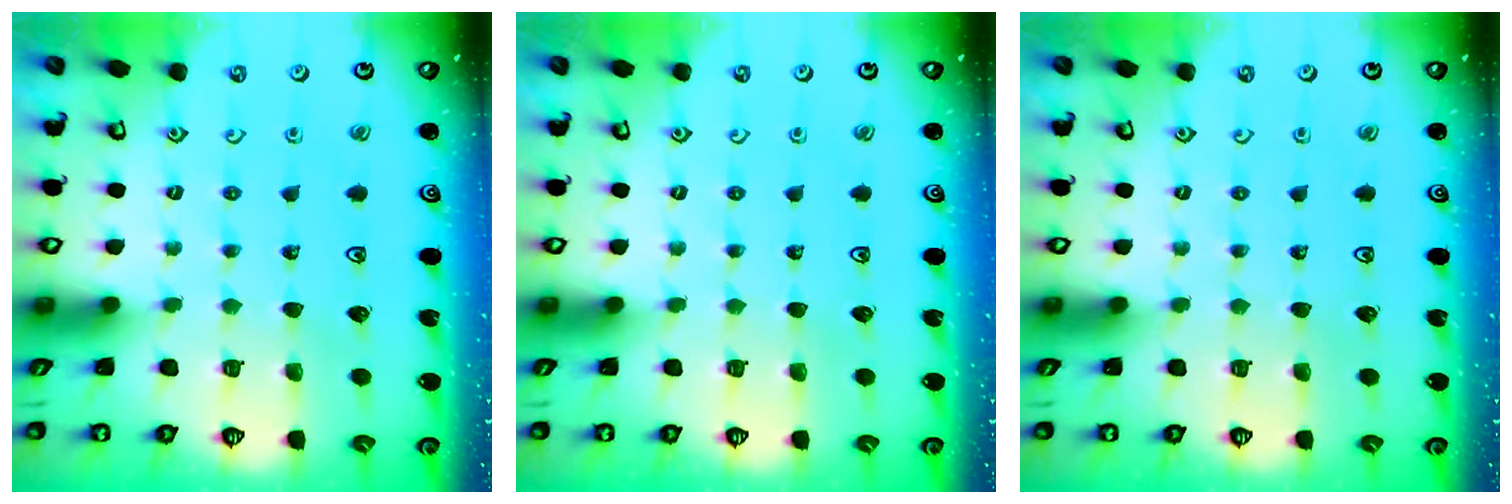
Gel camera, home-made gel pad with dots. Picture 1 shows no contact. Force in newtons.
{"total": 0.0}
{"total": 0.0}